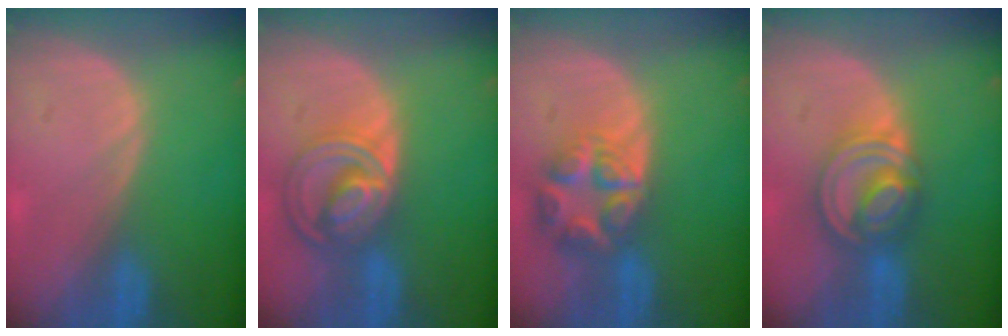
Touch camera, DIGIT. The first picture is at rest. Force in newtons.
{"total": 8.5, "press": 7.3, "slide": 4.4}
{"total": 7.8, "press": 6.8, "slide": 3.8}
{"total": 8.2, "press": 6.9, "slide": 4.4}